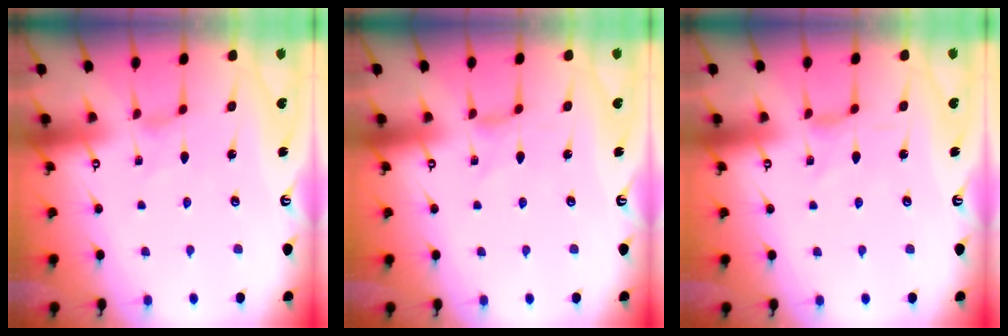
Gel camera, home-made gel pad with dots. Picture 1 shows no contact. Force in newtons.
{"total": 0.0}
{"total": 0.0}